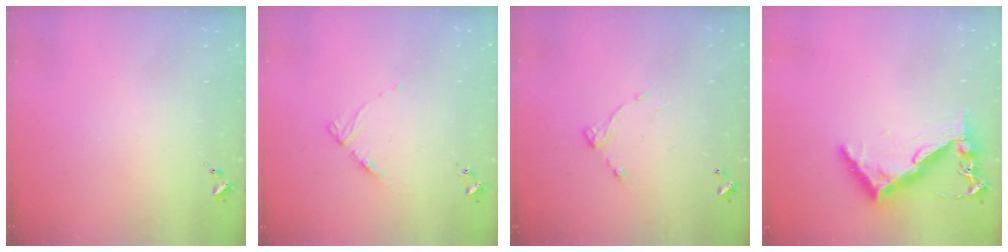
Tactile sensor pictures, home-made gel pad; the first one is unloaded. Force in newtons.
{"total": 5.2, "press": 5.1, "slide": 0.7}
{"total": 6.8, "press": 6.8, "slide": 0.2}
{"total": 8.3, "press": 8.2, "slide": 1.2}